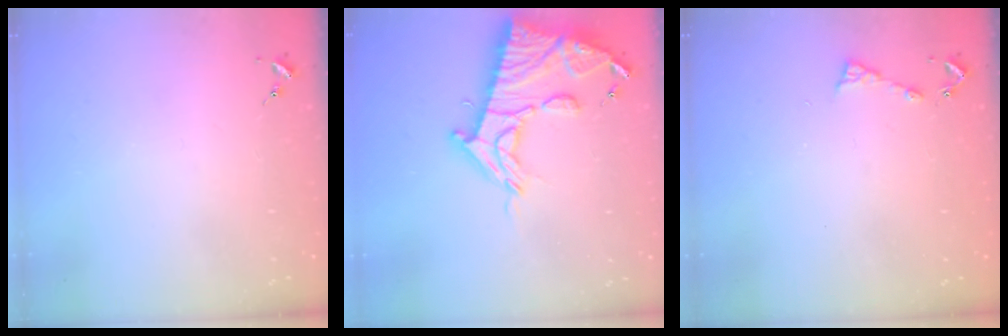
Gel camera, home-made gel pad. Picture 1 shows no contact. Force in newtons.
{"total": 19.3, "press": 19.3, "slide": 1.6}
{"total": 5.6, "press": 5.6, "slide": 0.7}